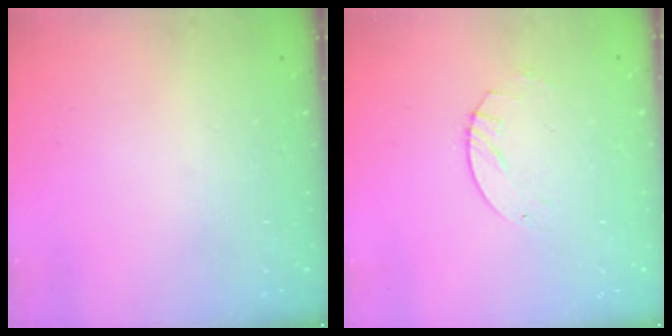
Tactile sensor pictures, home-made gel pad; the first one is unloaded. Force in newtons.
{"total": 2.6, "press": 2.6, "slide": 0.3}